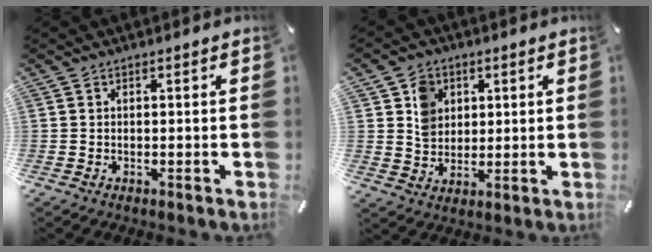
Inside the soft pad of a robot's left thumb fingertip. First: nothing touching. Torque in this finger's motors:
{"motor_torque": [0.78, 0.97, 0.50, -0.63, 0.04]}